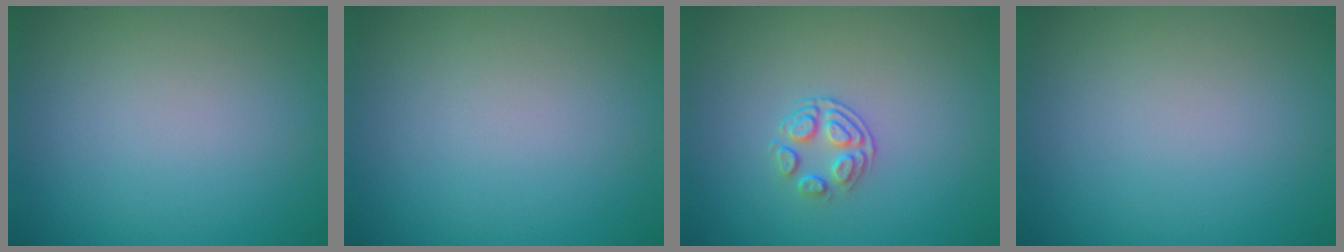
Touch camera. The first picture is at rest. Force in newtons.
{"total": 0.0}
{"total": 2.1, "press": 1.4, "slide": 1.5}
{"total": 0.0}